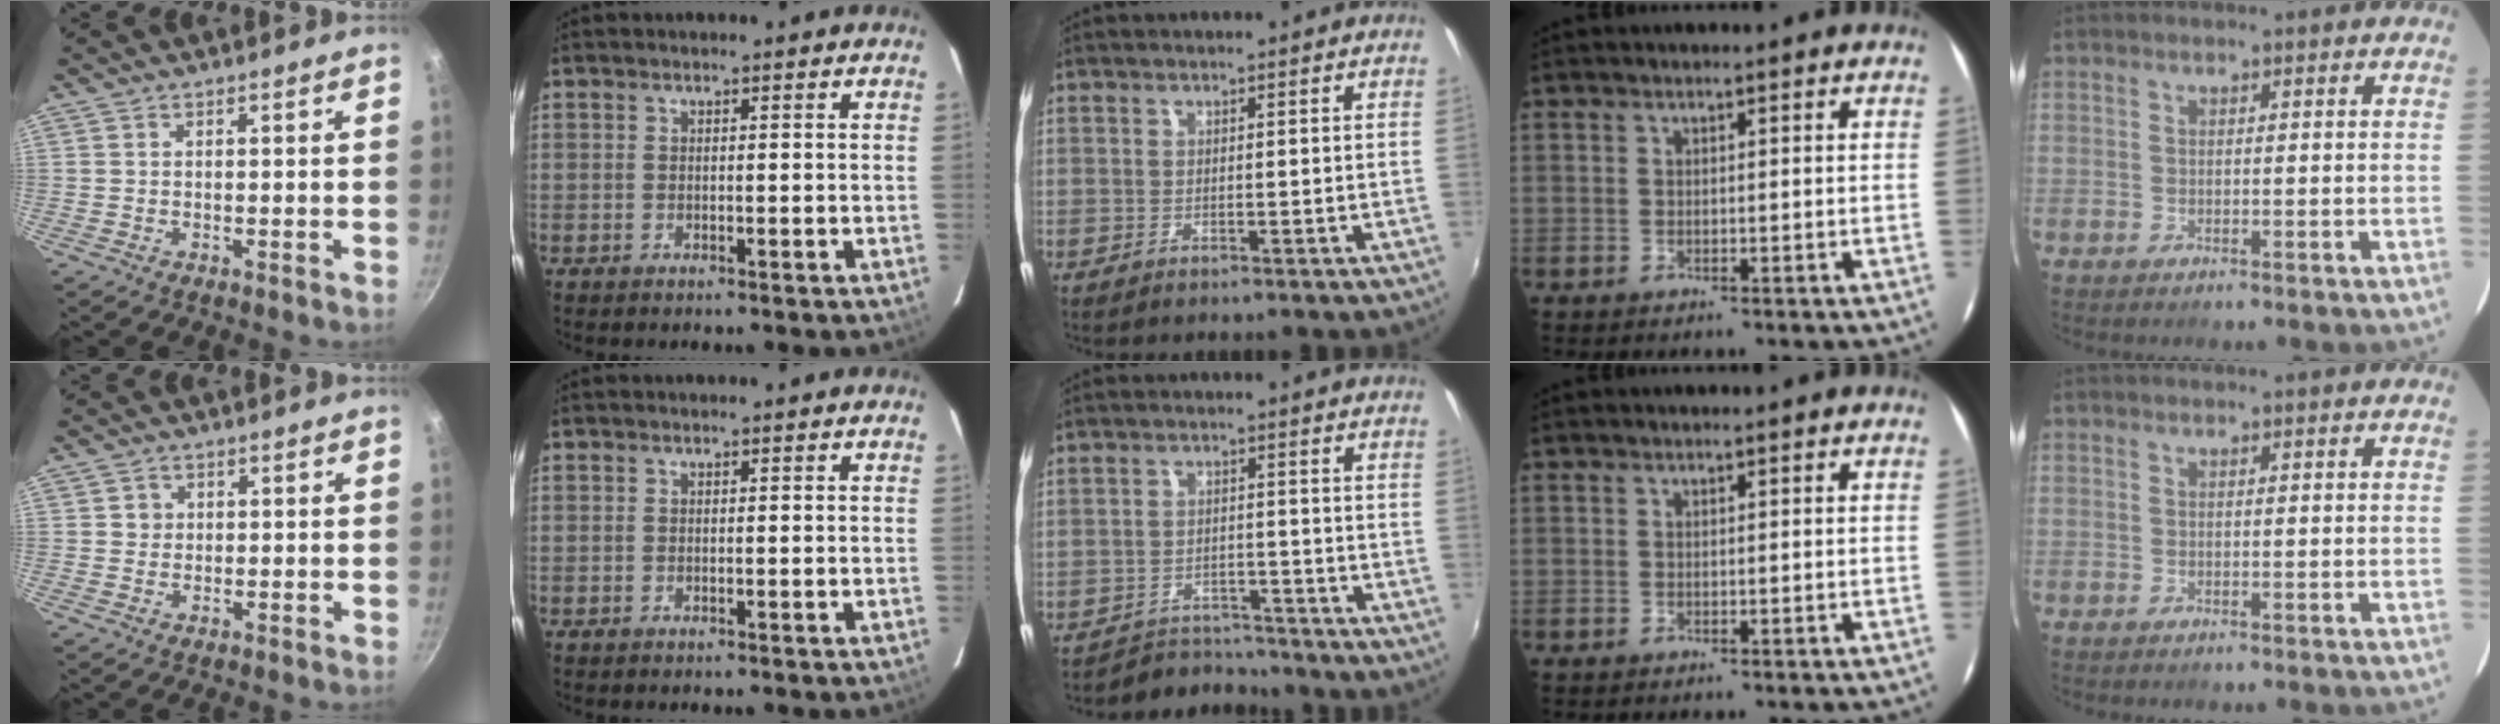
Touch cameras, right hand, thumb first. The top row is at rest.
{"thumb": {"total": 1.9, "force": [0.3, 1.8, 0.4], "torque": [0.005, 0.003, 0.001]}, "middle": {"total": 5.6, "force": [-5.4, 1.5, -0.6], "torque": [-0.001, 0.014, -0.085]}}